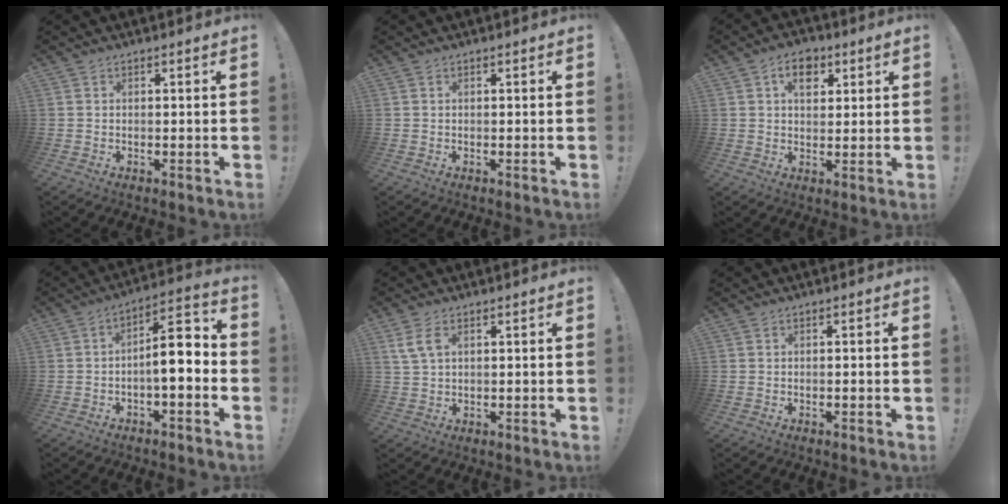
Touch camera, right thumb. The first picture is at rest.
{"total": 0.0}
{"total": 7.6, "force": [3.2, 5.2, 4.6], "torque": [-0.069, 0.004, 0.056]}
{"total": 9.8, "force": [-2.4, 3.2, 9.0], "torque": [-0.140, 0.013, -0.042]}
{"total": 5.1, "force": [2.1, 2.7, 3.8], "torque": [-0.074, -0.003, 0.039]}
{"total": 0.7, "force": [-0.5, -0.2, 0.5], "torque": [-0.012, 0.001, -0.008]}